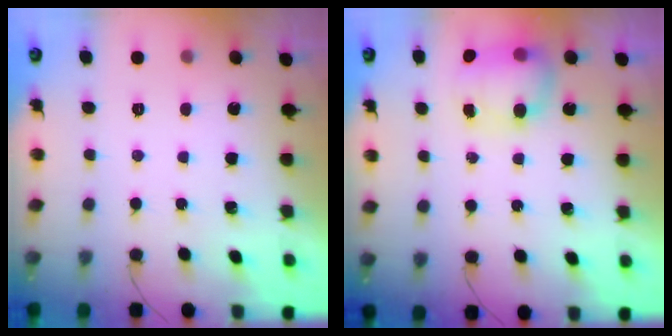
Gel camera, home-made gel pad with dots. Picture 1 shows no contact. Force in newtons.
{"total": 7.9, "press": 7.8, "slide": 0.6}